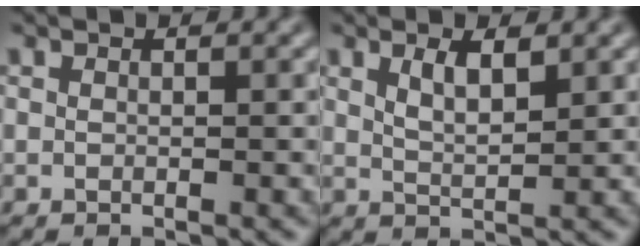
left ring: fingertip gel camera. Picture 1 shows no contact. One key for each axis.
{"total": 2.4, "fx": 1.0, "fy": 0.9, "fz": 2.0, "tx": -0.045, "ty": 0.001, "tz": 0.021}